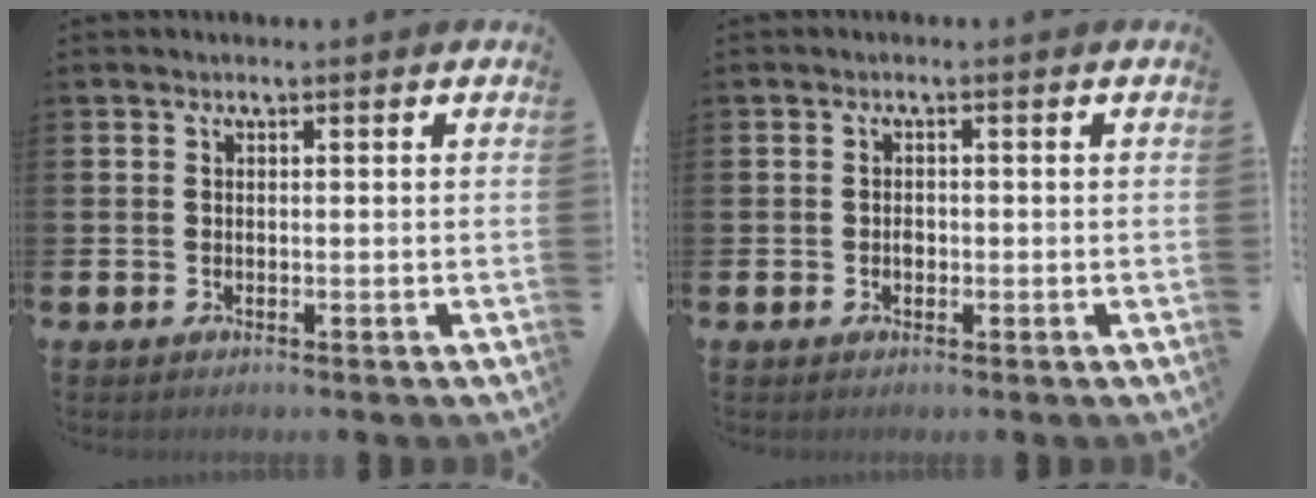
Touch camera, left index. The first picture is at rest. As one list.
[{"total": 1.0, "force": [-0.2, 0.8, 0.6], "torque": [-0.011, 0.004, -0.006]}]